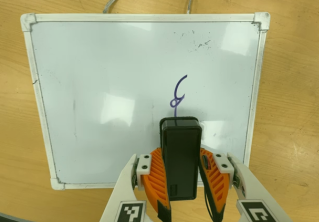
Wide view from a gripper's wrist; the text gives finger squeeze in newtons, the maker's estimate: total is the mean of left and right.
{"total": 6.1, "left": 5.2, "right": 7.0}